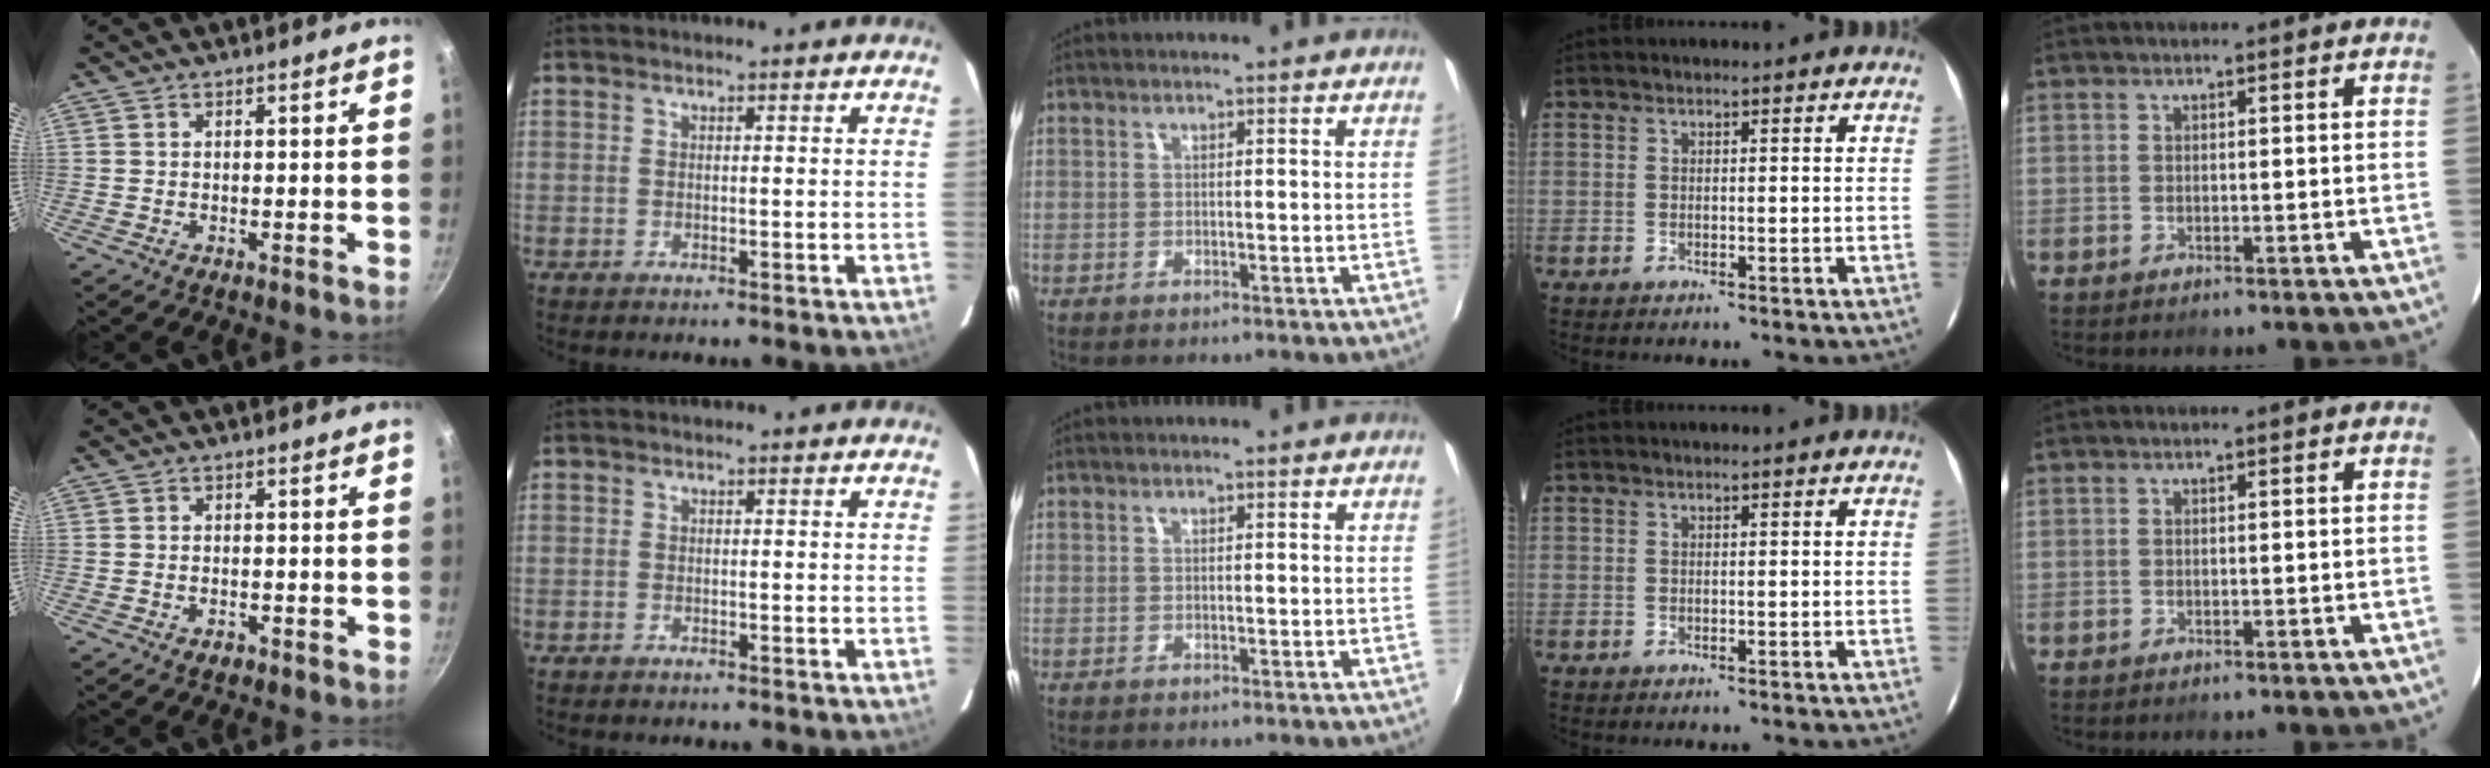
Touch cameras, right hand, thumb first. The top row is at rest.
{"thumb": {"total": 1.5, "force": [-0.9, 0.8, 0.8], "torque": [-0.015, 0.008, -0.011]}, "index": {"total": 0.6, "force": [-0.5, 0.3, 0.1], "torque": [-0.004, 0.002, -0.010]}}